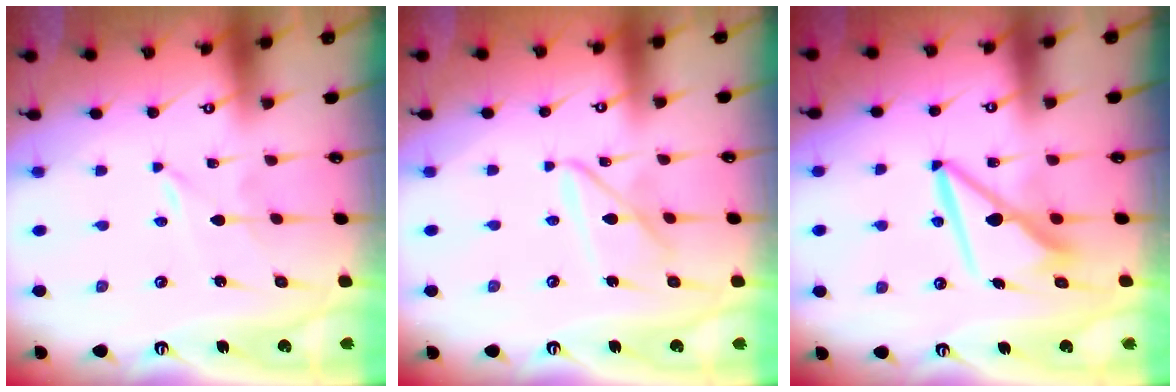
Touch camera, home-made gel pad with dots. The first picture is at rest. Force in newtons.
{"total": 8.7, "press": 8.6, "slide": 0.7}
{"total": 9.0, "press": 9.0, "slide": 0.5}